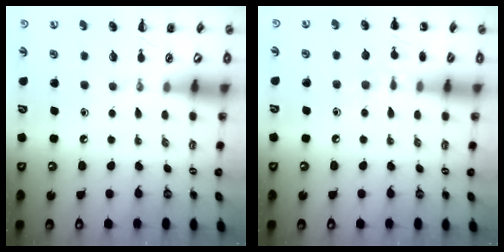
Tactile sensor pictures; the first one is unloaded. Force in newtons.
{"total": 8.7, "press": 8.5, "slide": 1.9}